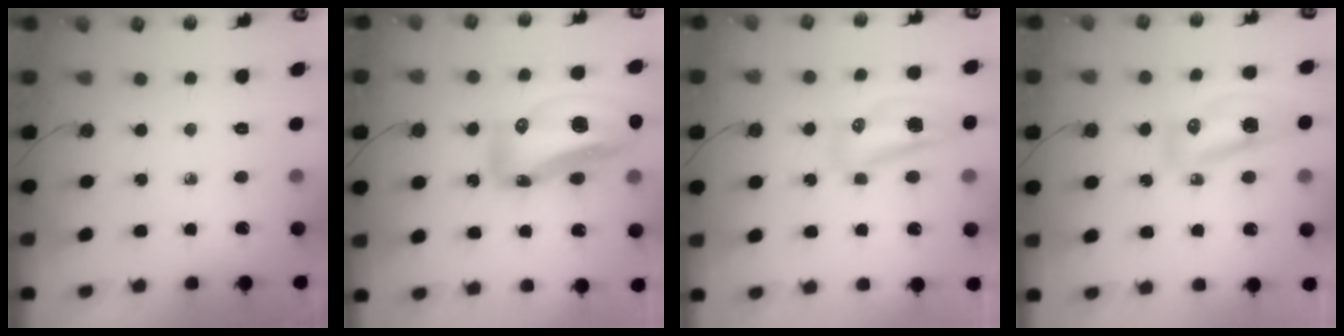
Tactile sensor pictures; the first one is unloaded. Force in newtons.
{"total": 22.7, "press": 21.2, "slide": 8.1}
{"total": 24.6, "press": 13.1, "slide": 20.8}
{"total": 9.6, "press": 9.6, "slide": 0.7}